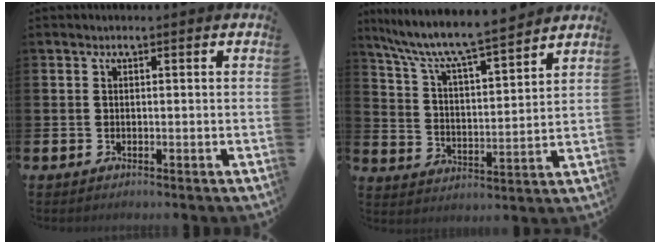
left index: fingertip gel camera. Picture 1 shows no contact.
{"total": 8.0, "force": [7.4, 0.6, 2.9], "torque": [-0.094, -0.056, 0.124]}